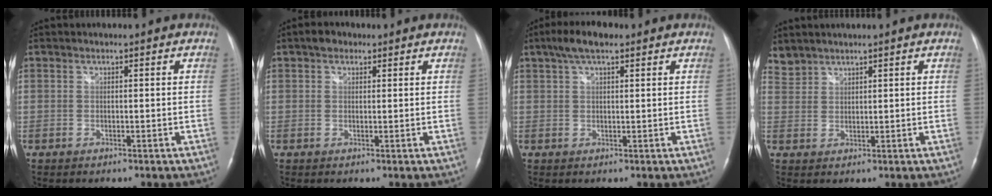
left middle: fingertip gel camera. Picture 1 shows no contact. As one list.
[{"total": 2.0, "force": [1.3, 1.4, 0.8], "torque": [-0.017, 0.011, 0.018]}, {"total": 5.2, "force": [3.4, 1.5, 3.7], "torque": [-0.078, 0.020, 0.059]}, {"total": 2.6, "force": [2.4, 0.8, -0.3], "torque": [0.007, 0.013, 0.051]}]